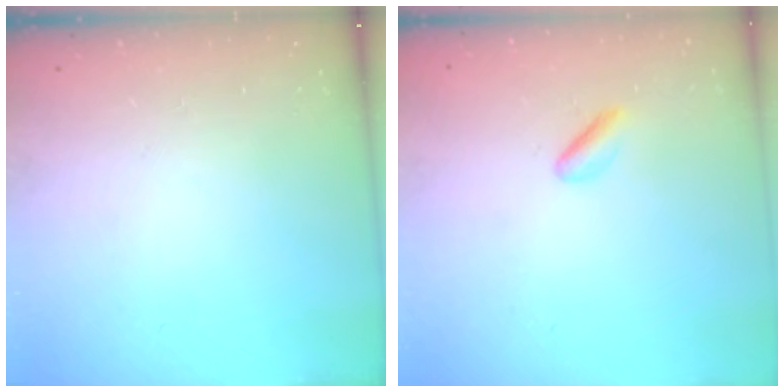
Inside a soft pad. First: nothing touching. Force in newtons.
{"total": 1.8, "press": 1.6, "slide": 0.8}